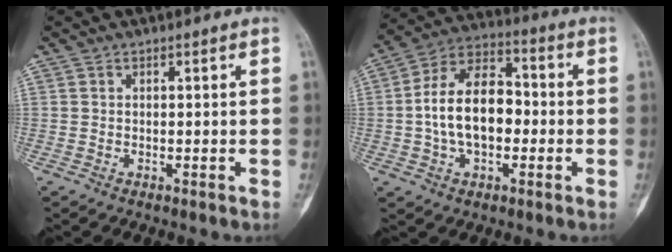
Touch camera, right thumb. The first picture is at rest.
{"total": 14.7, "force": [-1.0, 9.0, 11.5], "torque": [-0.192, 0.036, -0.023]}